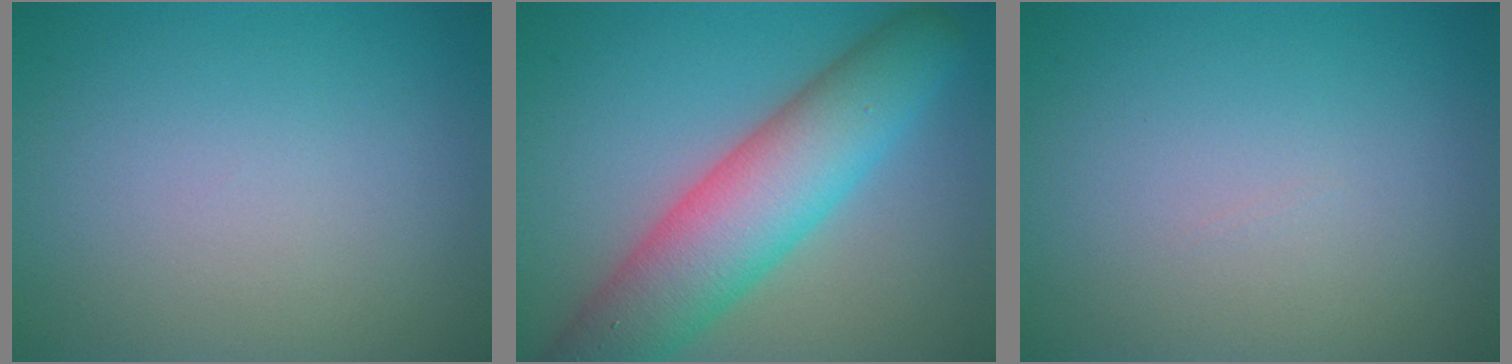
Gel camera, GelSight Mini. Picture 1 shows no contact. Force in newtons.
{"total": 9.1, "press": 9.1, "slide": 0.4}
{"total": 0.0}